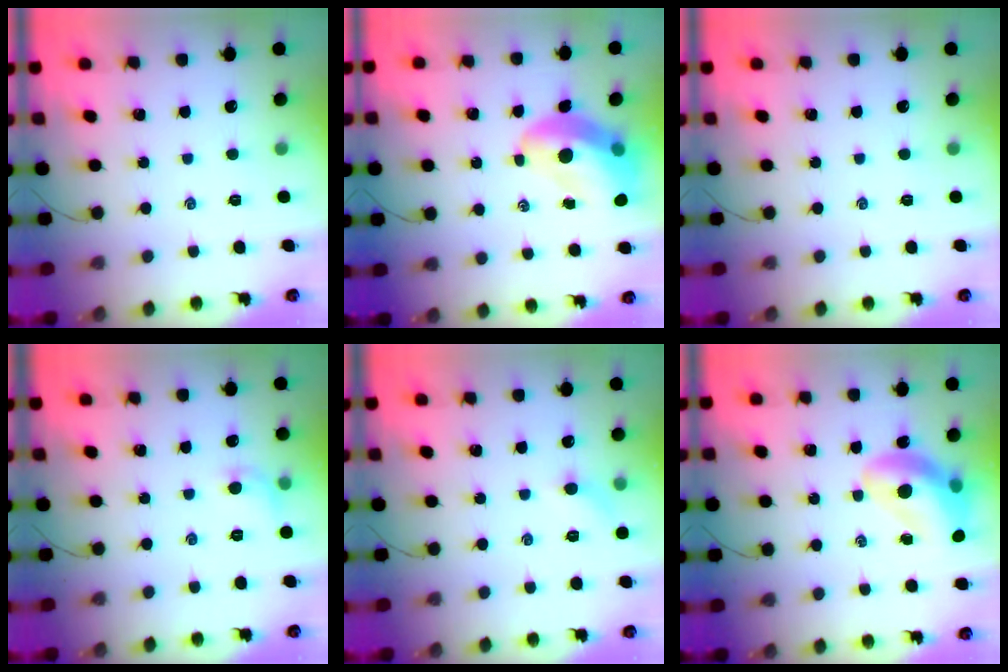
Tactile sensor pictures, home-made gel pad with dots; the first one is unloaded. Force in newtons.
{"total": 13.3, "press": 12.8, "slide": 3.7}
{"total": 0.0}
{"total": 5.6, "press": 5.4, "slide": 1.3}
{"total": 4.2, "press": 3.9, "slide": 1.3}
{"total": 14.8, "press": 14.3, "slide": 3.9}